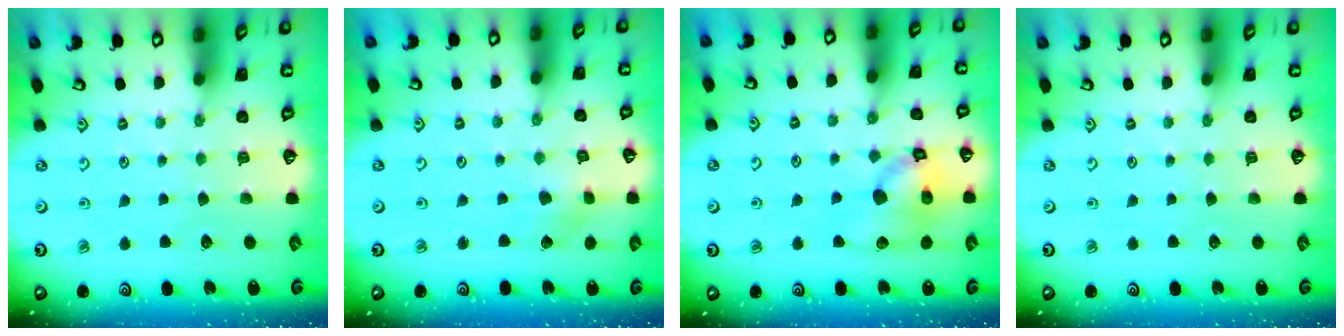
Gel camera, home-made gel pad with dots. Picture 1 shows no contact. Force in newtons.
{"total": 2.8, "press": 2.8, "slide": 0.4}
{"total": 13.5, "press": 13.3, "slide": 2.0}
{"total": 0.0}